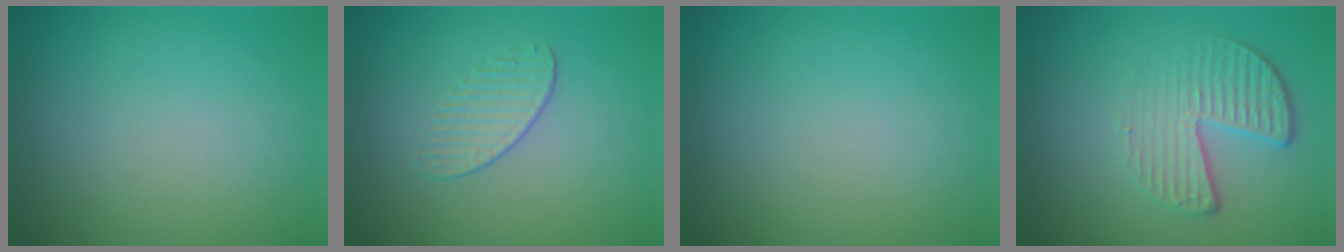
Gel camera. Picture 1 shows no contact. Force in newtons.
{"total": 1.3, "press": 0.7, "slide": 1.1}
{"total": 0.0}
{"total": 4.4, "press": 2.8, "slide": 3.3}